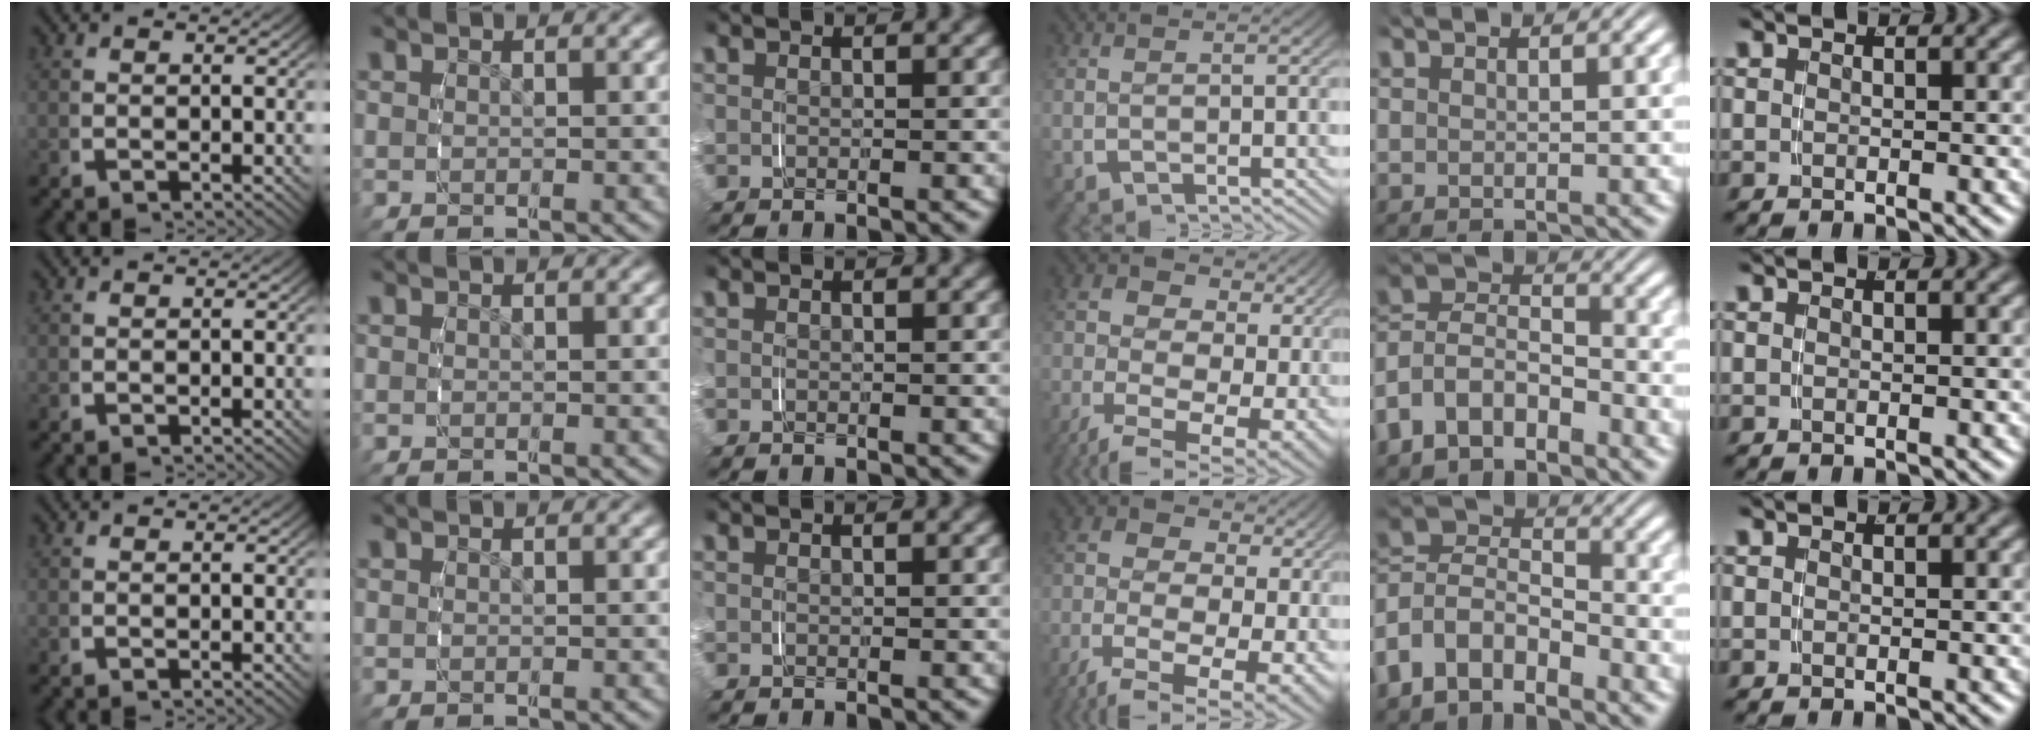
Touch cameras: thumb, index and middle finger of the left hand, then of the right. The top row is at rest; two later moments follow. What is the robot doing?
{"motion": "grasp_and_lifting", "object": "jacket"}